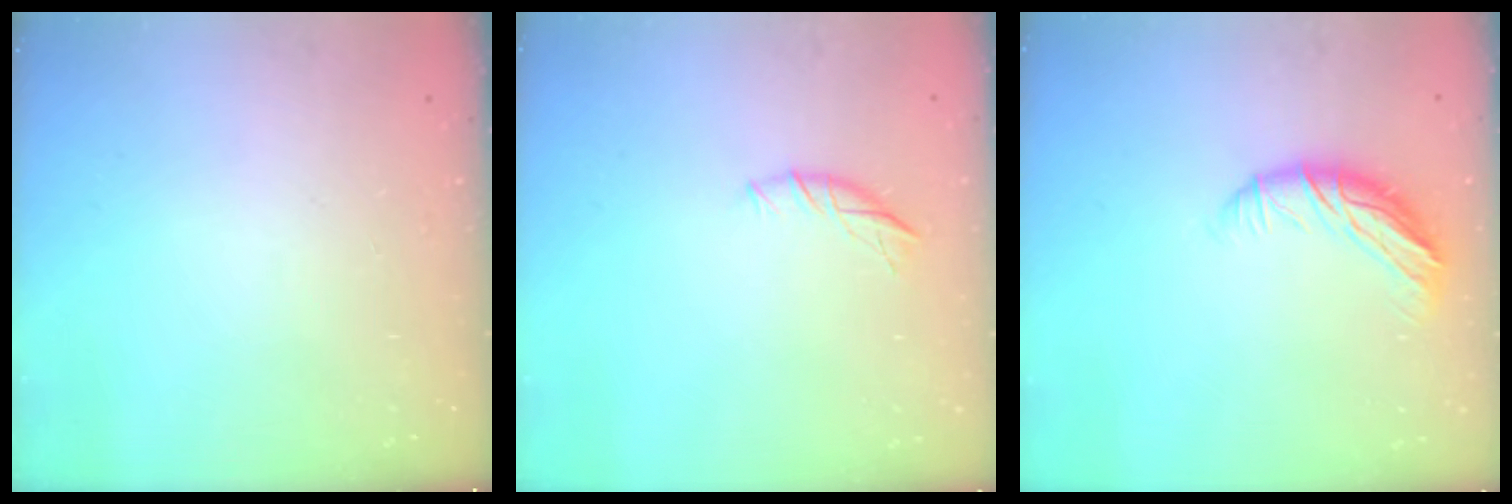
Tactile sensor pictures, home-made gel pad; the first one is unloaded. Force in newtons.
{"total": 5.5, "press": 5.4, "slide": 0.7}
{"total": 10.4, "press": 10.3, "slide": 0.6}